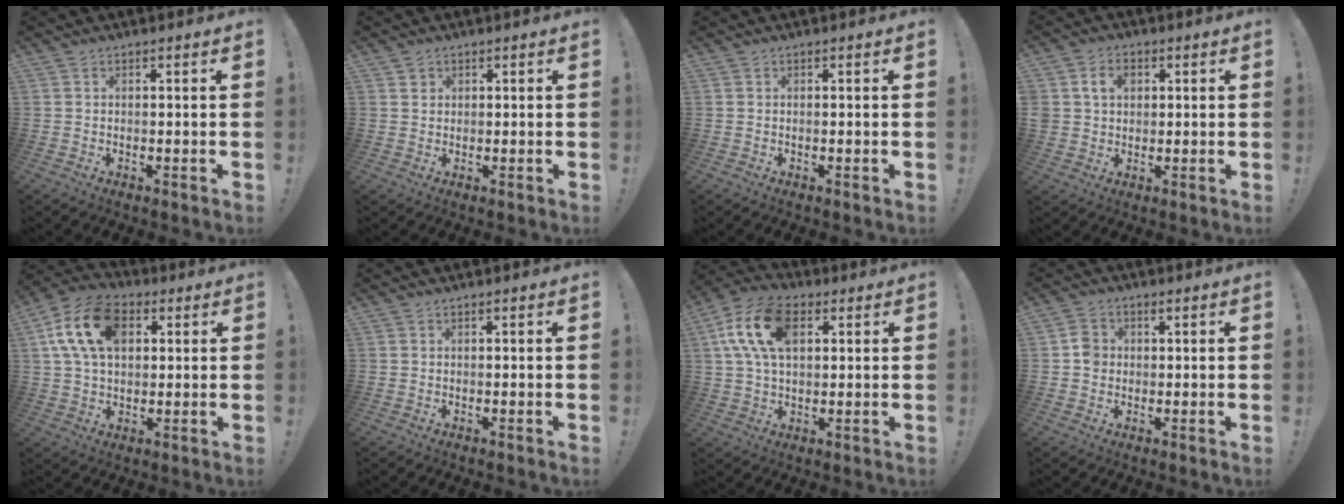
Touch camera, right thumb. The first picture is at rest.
{"total": 1.6, "force": [0.9, 1.3, 0.1], "torque": [0.009, -0.003, 0.015]}
{"total": 0.0}
{"total": 6.6, "force": [2.1, 5.3, 3.3], "torque": [-0.057, 0.008, 0.039]}
{"total": 16.4, "force": [4.9, 10.9, 11.3], "torque": [-0.216, 0.006, 0.093]}
{"total": 0.0}
{"total": 16.1, "force": [5.1, 9.7, 11.8], "torque": [-0.222, 0.005, 0.095]}
{"total": 4.5, "force": [0.0, 4.0, 2.1], "torque": [-0.027, 0.008, 0.002]}